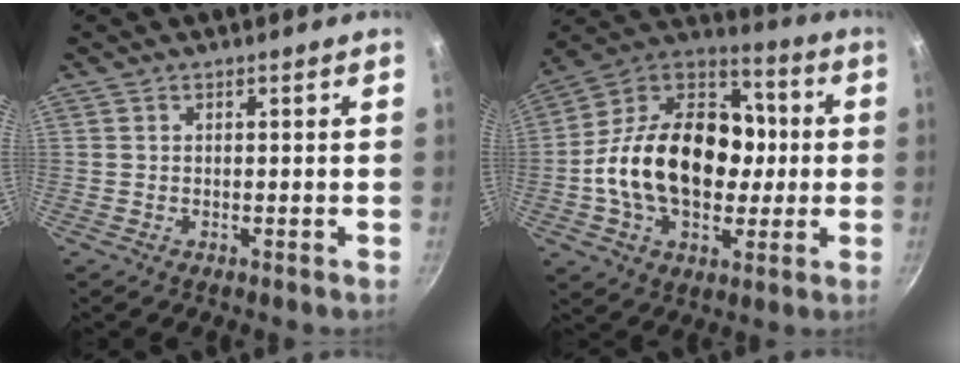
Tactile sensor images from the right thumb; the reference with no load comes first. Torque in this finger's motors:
{"motor_torque": [2.54, 2.47, 1.69, -1.06, 0.23]}